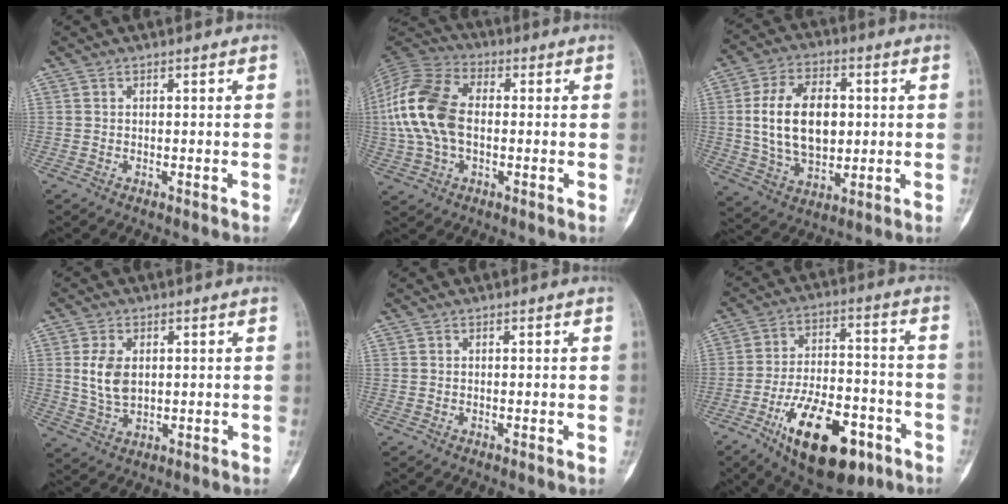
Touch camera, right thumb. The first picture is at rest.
{"total": 16.1, "force": [0.1, 10.0, 12.6], "torque": [-0.269, 0.025, -0.003]}
{"total": 15.8, "force": [1.5, 10.0, 12.1], "torque": [-0.187, 0.002, 0.030]}
{"total": 6.8, "force": [1.1, 4.4, 5.0], "torque": [-0.089, -0.005, 0.028]}
{"total": 0.0}
{"total": 19.4, "force": [-9.6, 9.0, 14.3], "torque": [-0.212, 0.051, -0.146]}